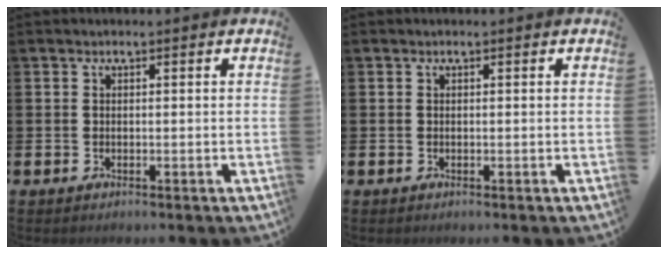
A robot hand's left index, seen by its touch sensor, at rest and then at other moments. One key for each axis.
{"total": 0.0}